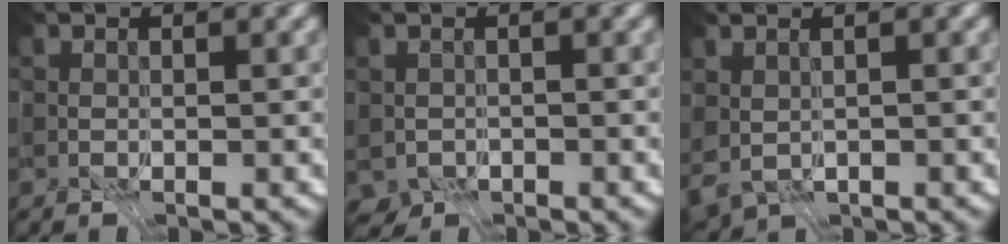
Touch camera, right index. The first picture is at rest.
{"total": 3.6, "force": [-3.0, 1.8, 0.7], "torque": [-0.018, -0.022, -0.050]}
{"total": 1.5, "force": [-0.3, 0.5, 1.3], "torque": [-0.033, -0.004, 0.008]}